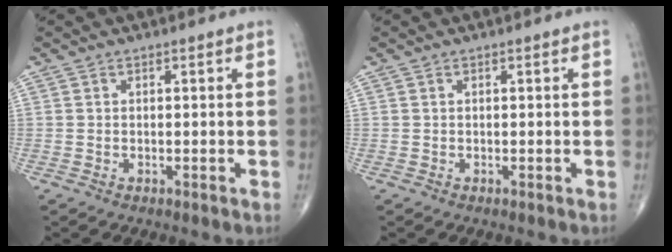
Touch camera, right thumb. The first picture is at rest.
{"total": 0.0}